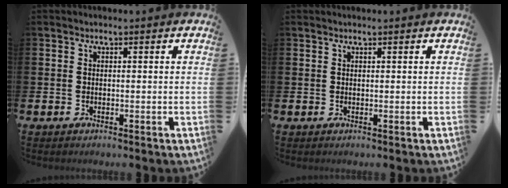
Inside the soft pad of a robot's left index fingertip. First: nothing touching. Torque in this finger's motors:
{"motor_torque": [-0.13, -0.17, 0.09, 0.00]}